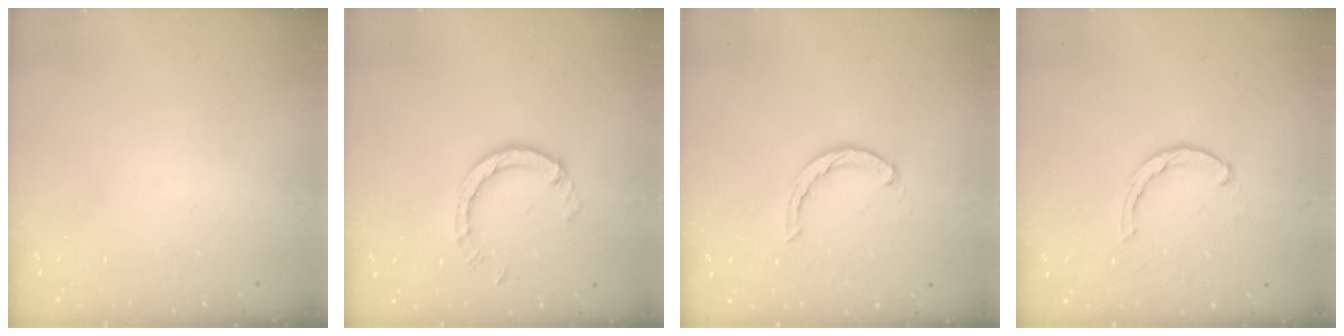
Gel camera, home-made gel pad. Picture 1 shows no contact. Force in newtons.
{"total": 4.8, "press": 4.8, "slide": 0.4}
{"total": 2.3, "press": 2.3, "slide": 0.3}
{"total": 2.4, "press": 2.4, "slide": 0.4}